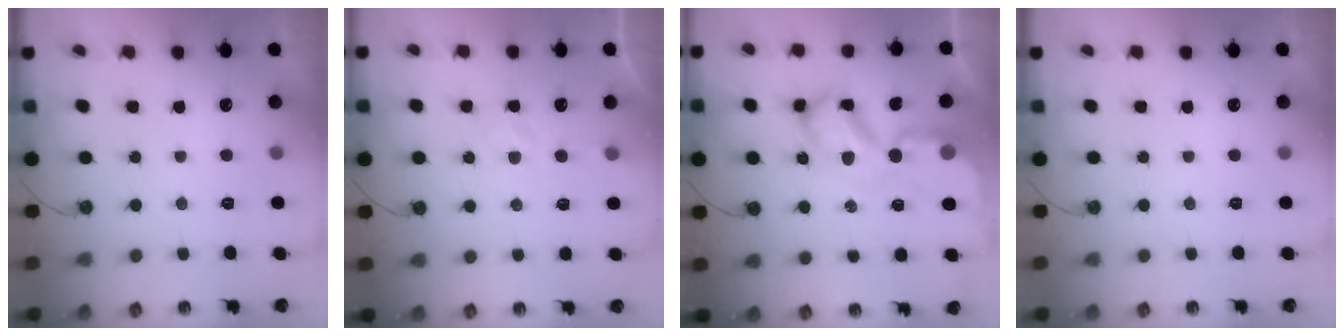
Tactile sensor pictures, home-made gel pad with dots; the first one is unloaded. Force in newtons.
{"total": 4.6, "press": 4.6, "slide": 0.5}
{"total": 17.2, "press": 17.1, "slide": 1.8}
{"total": 0.0}